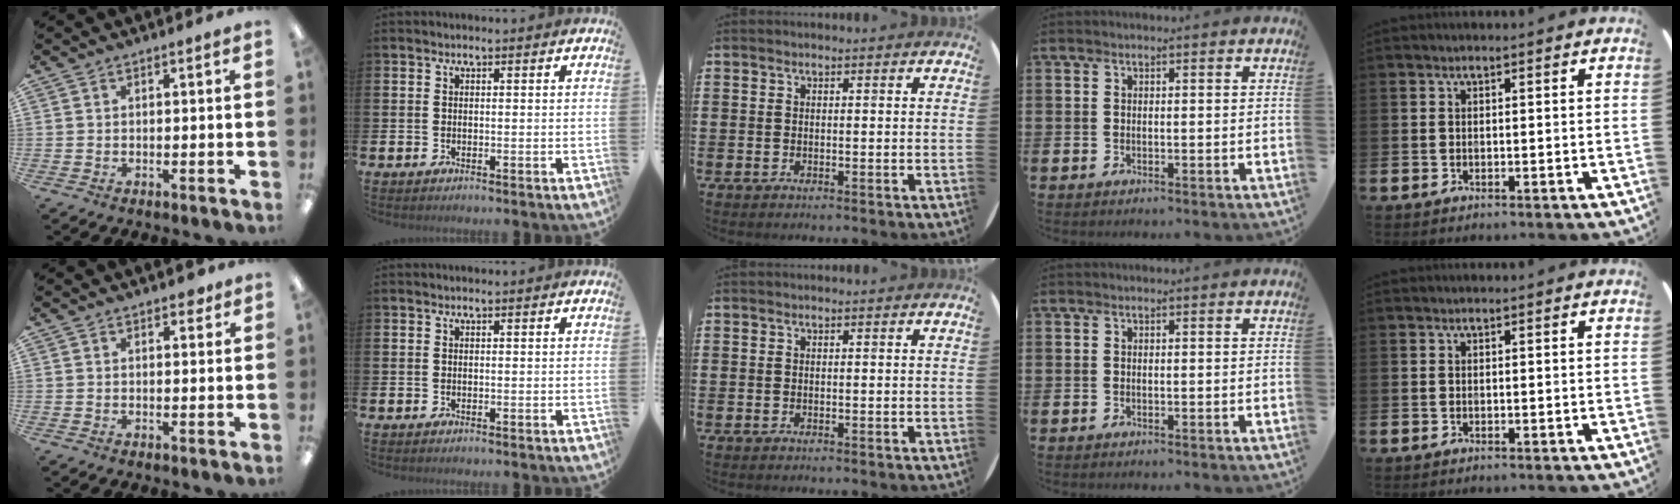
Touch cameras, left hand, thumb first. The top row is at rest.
{"thumb": {"total": 2.5, "force": [1.9, 1.1, 1.3], "torque": [-0.004, -0.008, 0.028]}}